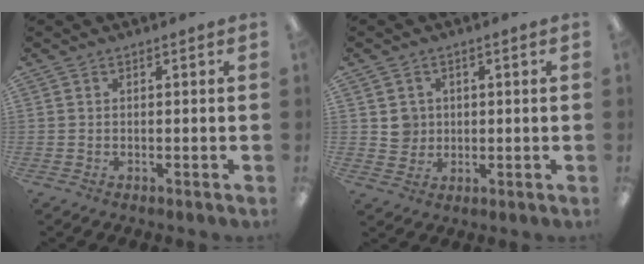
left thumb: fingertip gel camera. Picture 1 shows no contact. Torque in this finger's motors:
{"motor_torque": [-0.01, 0.05, 0.04, -0.07, 0.01]}